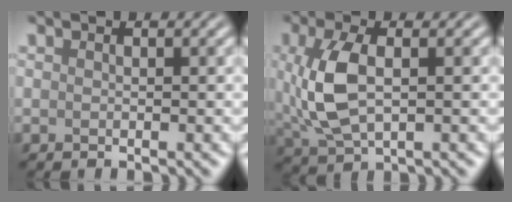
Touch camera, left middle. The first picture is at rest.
{"total": 6.0, "force": [0.5, 3.1, 5.1], "torque": [-0.126, -0.001, 0.015]}